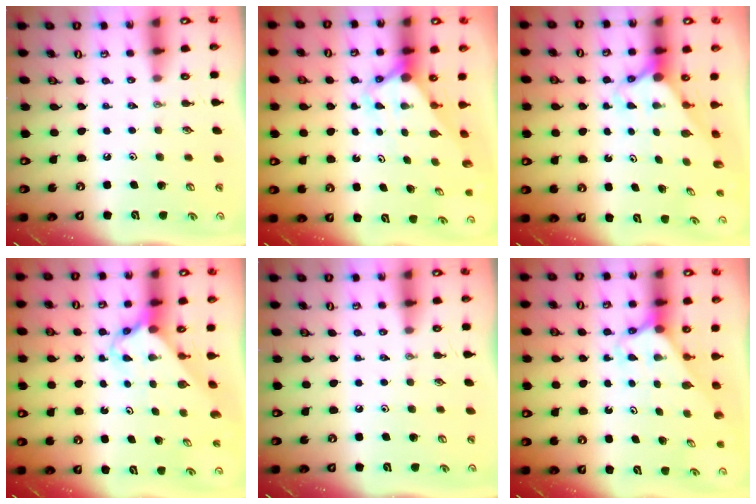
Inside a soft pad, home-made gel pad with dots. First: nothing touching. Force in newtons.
{"total": 3.1, "press": 3.1, "slide": 0.2}
{"total": 2.8, "press": 2.8, "slide": 0.2}
{"total": 2.6, "press": 2.6, "slide": 0.2}
{"total": 0.0}
{"total": 2.5, "press": 2.5, "slide": 0.1}